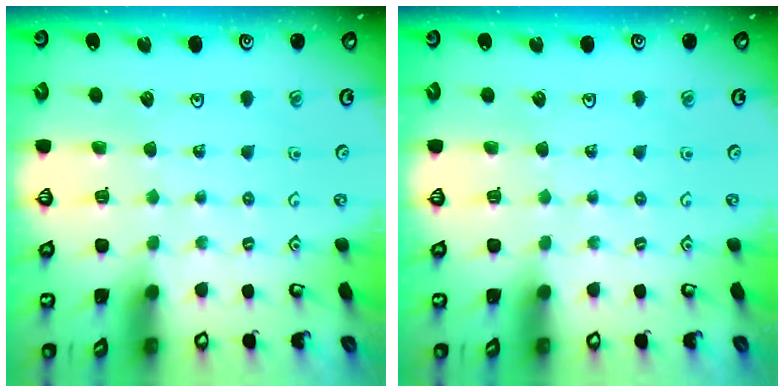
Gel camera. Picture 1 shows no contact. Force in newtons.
{"total": 0.0}